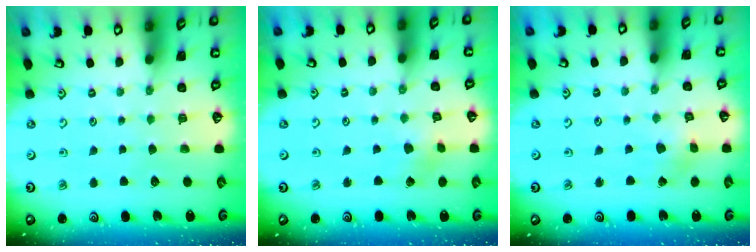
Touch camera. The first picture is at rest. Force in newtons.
{"total": 4.2, "press": 4.2, "slide": 0.6}
{"total": 2.2, "press": 2.2, "slide": 0.1}